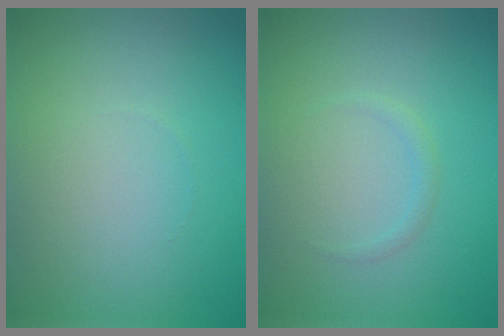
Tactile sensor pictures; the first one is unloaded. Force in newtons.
{"total": 0.7, "press": 0.7, "slide": 0.1}